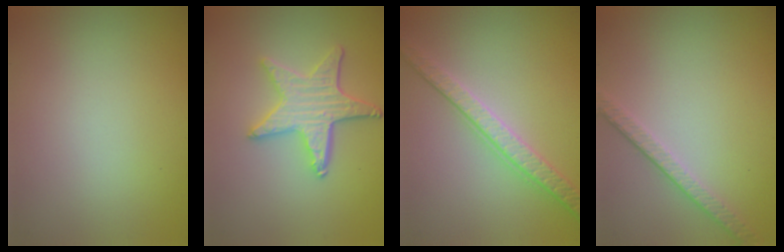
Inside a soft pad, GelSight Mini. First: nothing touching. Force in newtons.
{"total": 4.3, "press": 3.7, "slide": 2.3}
{"total": 3.5, "press": 3.2, "slide": 1.3}
{"total": 2.5, "press": 2.1, "slide": 1.4}